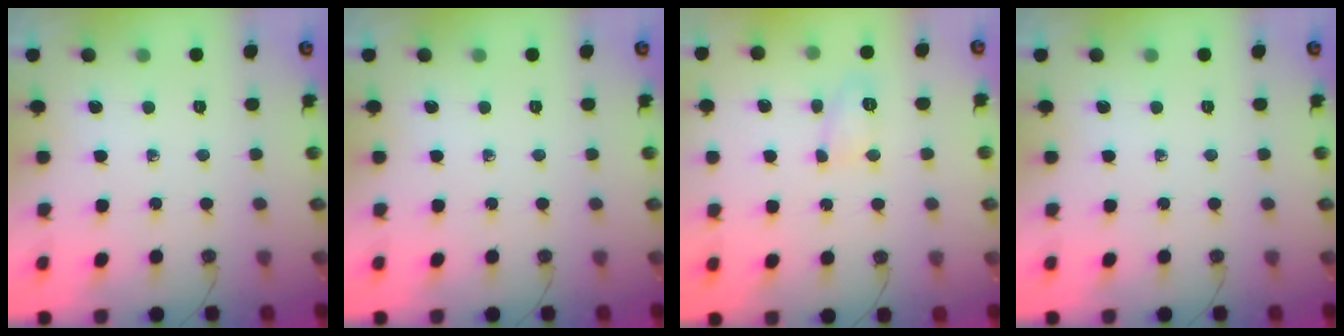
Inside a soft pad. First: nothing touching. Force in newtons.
{"total": 0.0}
{"total": 6.6, "press": 6.6, "slide": 0.5}
{"total": 0.0}